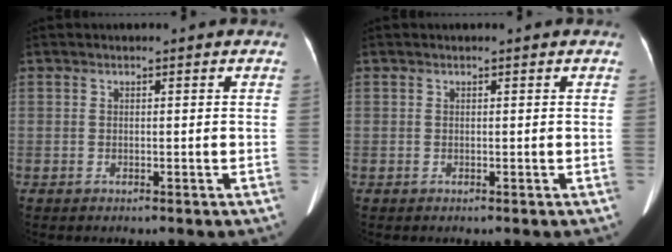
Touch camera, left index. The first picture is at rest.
{"total": 0.0}